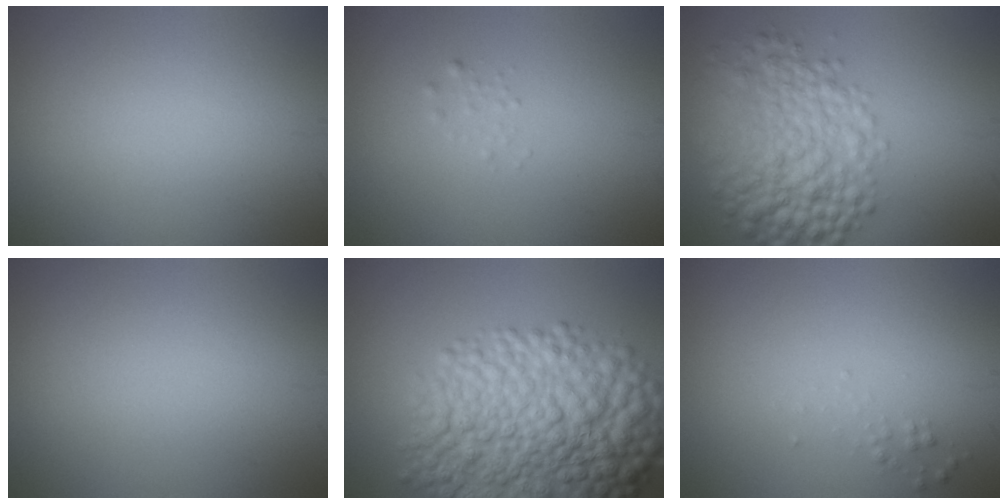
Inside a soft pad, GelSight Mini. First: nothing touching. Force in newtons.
{"total": 0.6, "press": 0.6, "slide": 0.0}
{"total": 7.6, "press": 7.6, "slide": 0.1}
{"total": 0.0}
{"total": 11.1, "press": 11.1, "slide": 0.3}
{"total": 0.6, "press": 0.6, "slide": 0.0}